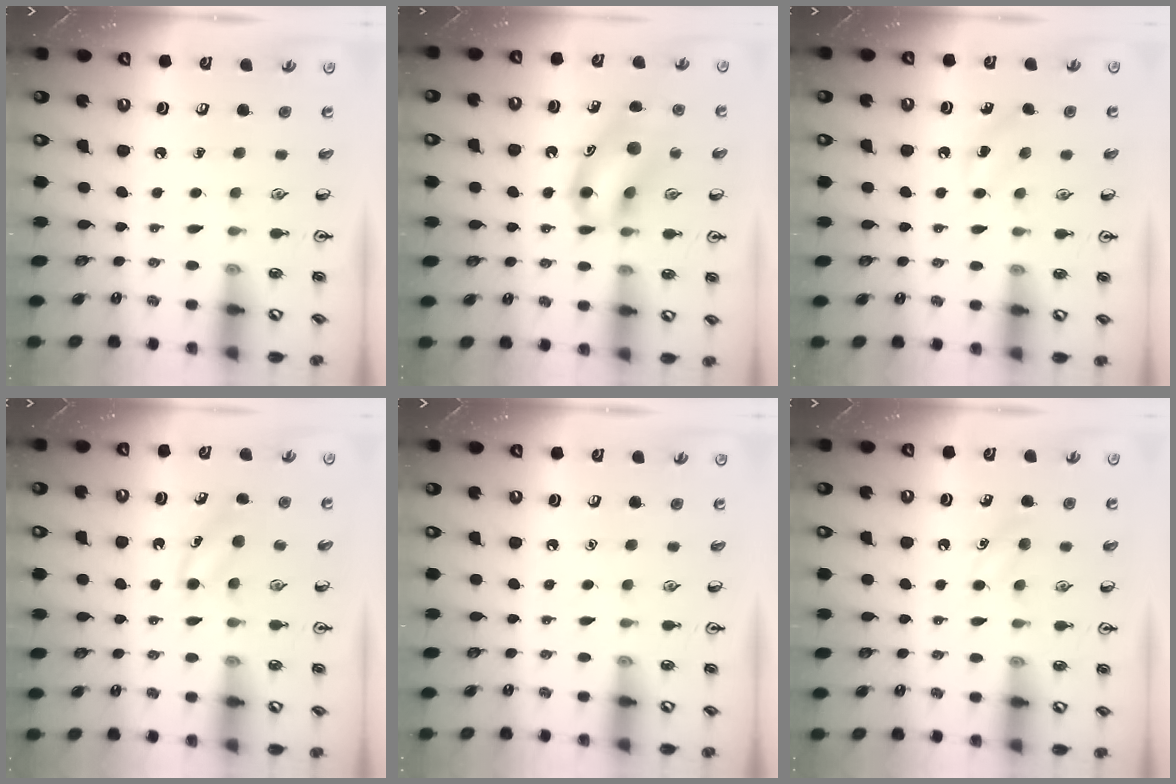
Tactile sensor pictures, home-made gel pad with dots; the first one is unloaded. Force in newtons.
{"total": 13.6, "press": 13.3, "slide": 2.4}
{"total": 5.0, "press": 4.7, "slide": 1.5}
{"total": 3.8, "press": 3.5, "slide": 1.6}
{"total": 0.0}
{"total": 4.3, "press": 4.1, "slide": 1.4}